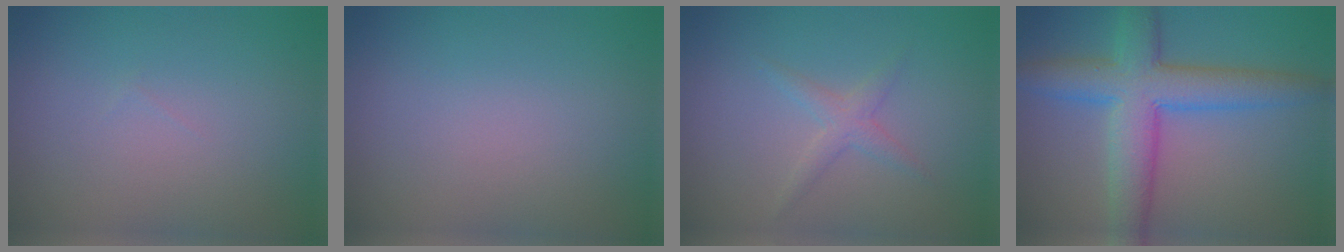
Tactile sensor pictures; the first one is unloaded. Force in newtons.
{"total": 0.0}
{"total": 1.6, "press": 1.6, "slide": 0.1}
{"total": 7.2, "press": 7.2, "slide": 0.1}